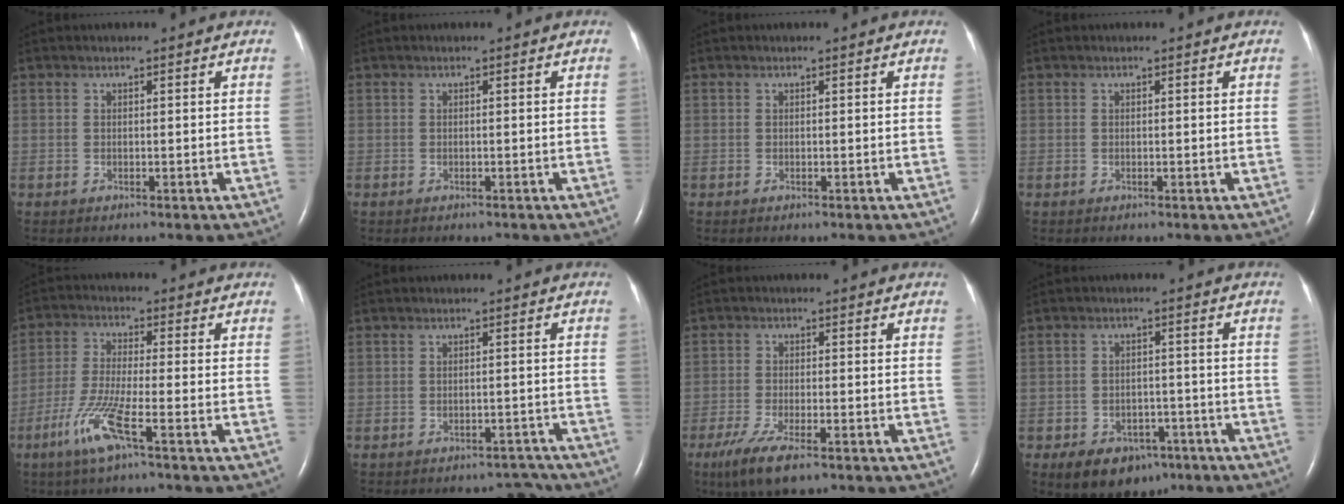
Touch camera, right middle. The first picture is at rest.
{"total": 1.2, "force": [-1.0, 0.4, 0.5], "torque": [-0.012, -0.003, -0.011]}
{"total": 0.0}
{"total": 0.0}
{"total": 7.8, "force": [-4.0, 0.0, 6.7], "torque": [-0.146, -0.015, -0.082]}
{"total": 4.2, "force": [-4.0, 1.5, 0.0], "torque": [0.010, 0.011, -0.050]}
{"total": 7.3, "force": [-4.7, 1.6, 5.3], "torque": [-0.106, -0.019, -0.078]}
{"total": 8.4, "force": [-5.2, 5.5, 3.6], "torque": [-0.055, 0.009, -0.067]}